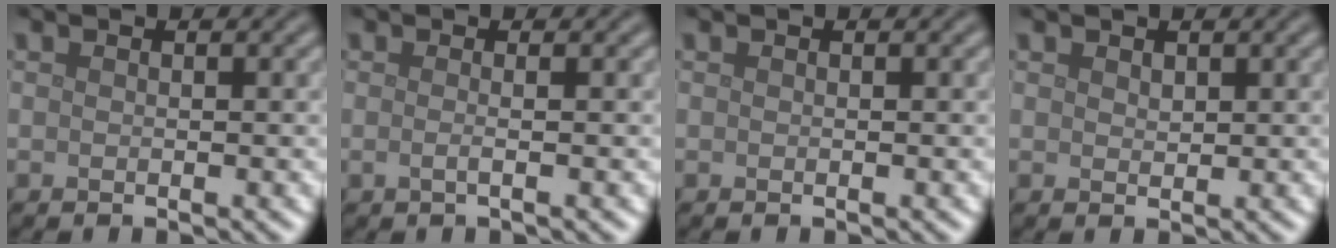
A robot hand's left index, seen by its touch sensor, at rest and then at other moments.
{"total": 1.6, "force": [0.0, 0.7, 1.4], "torque": [-0.018, -0.009, -0.016]}
{"total": 0.0}
{"total": 0.7, "force": [0.5, 0.4, 0.3], "torque": [-0.006, -0.001, 0.011]}